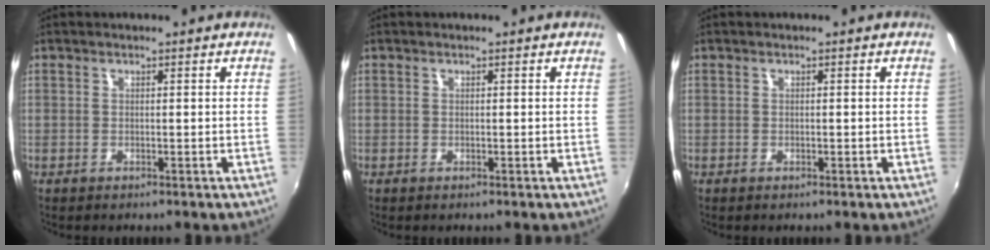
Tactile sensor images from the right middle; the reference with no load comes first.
{"total": 0.0}
{"total": 0.0}